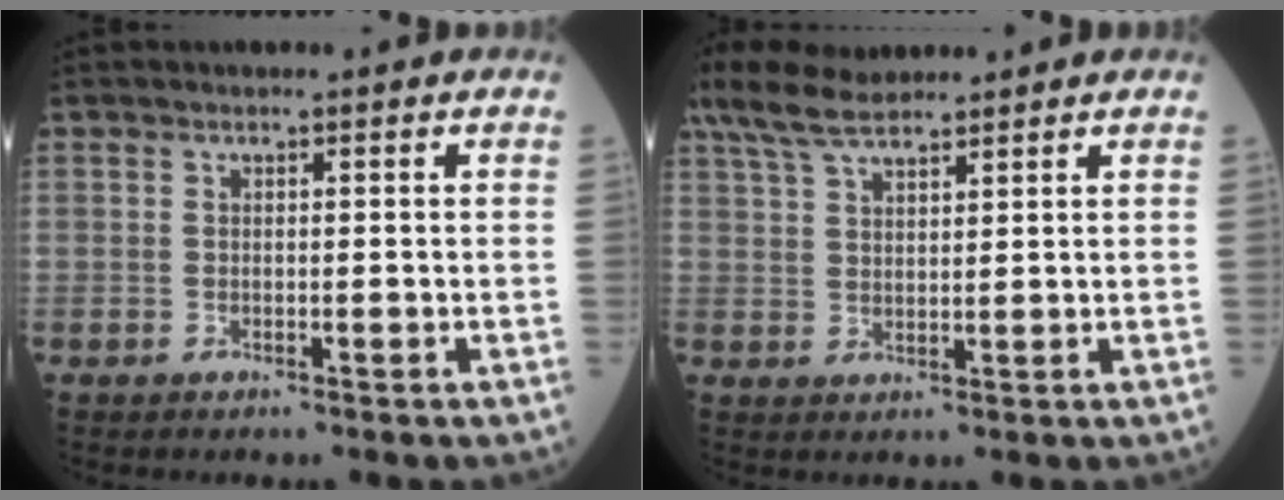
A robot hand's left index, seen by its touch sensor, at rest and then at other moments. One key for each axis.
{"total": 7.8, "fx": 6.6, "fy": 1.7, "fz": 3.9, "tx": -0.087, "ty": 0.025, "tz": 0.128}